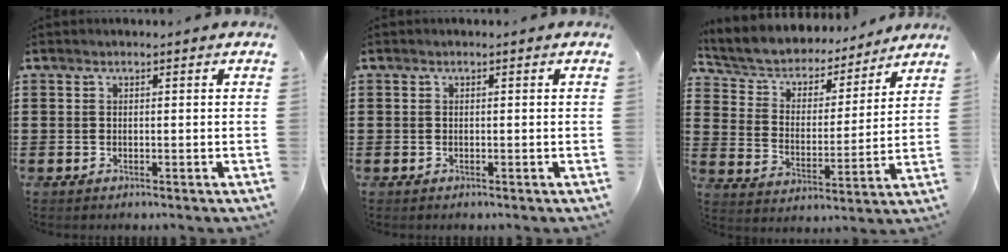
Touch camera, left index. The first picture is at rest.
{"total": 0.0}
{"total": 5.1, "force": [4.8, 1.8, 0.4], "torque": [-0.041, -0.035, 0.077]}